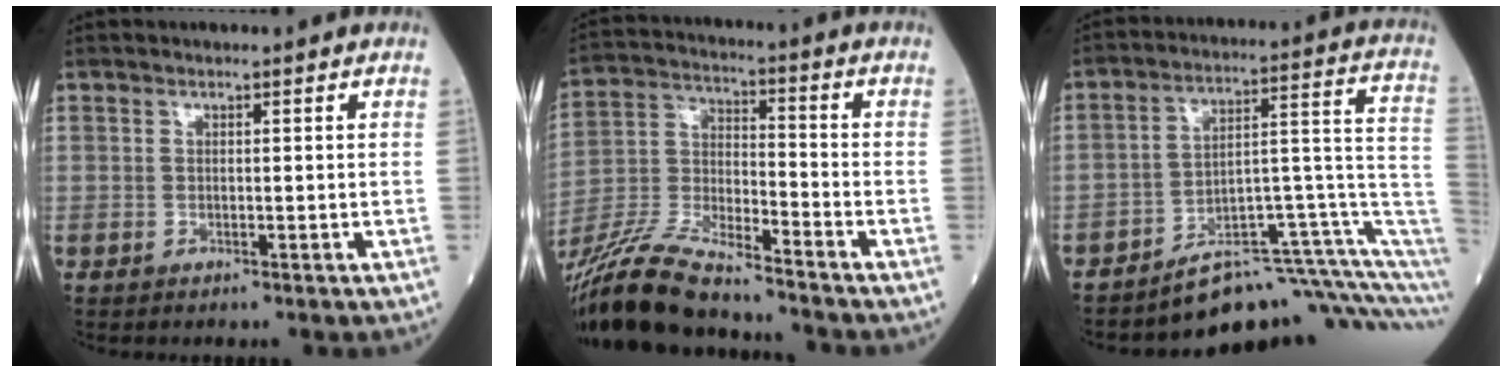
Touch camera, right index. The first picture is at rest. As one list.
[{"total": 16.3, "force": [-14.6, 1.5, 7.1], "torque": [-0.150, -0.011, -0.273]}, {"total": 11.9, "force": [-9.2, 0.6, 7.4], "torque": [-0.071, 0.093, -0.139]}]